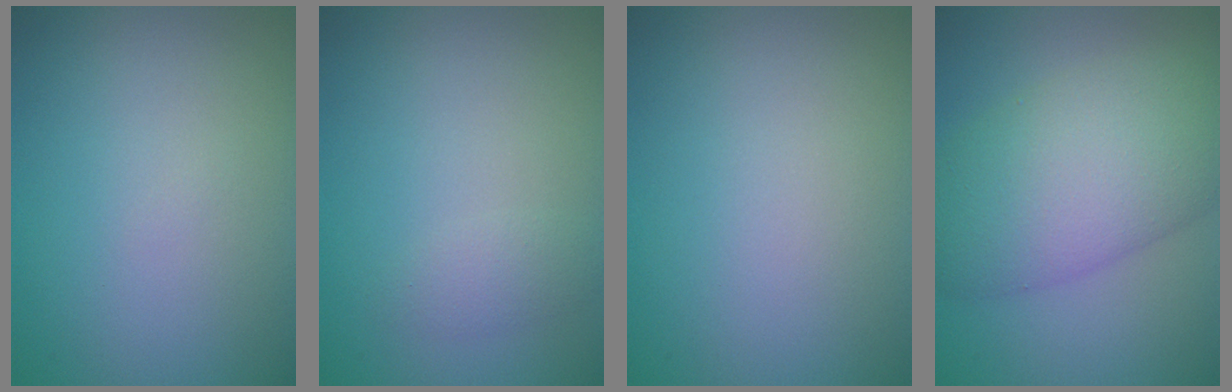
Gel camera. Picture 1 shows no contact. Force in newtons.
{"total": 1.2, "press": 1.2, "slide": 0.0}
{"total": 0.0}
{"total": 9.1, "press": 9.1, "slide": 0.2}